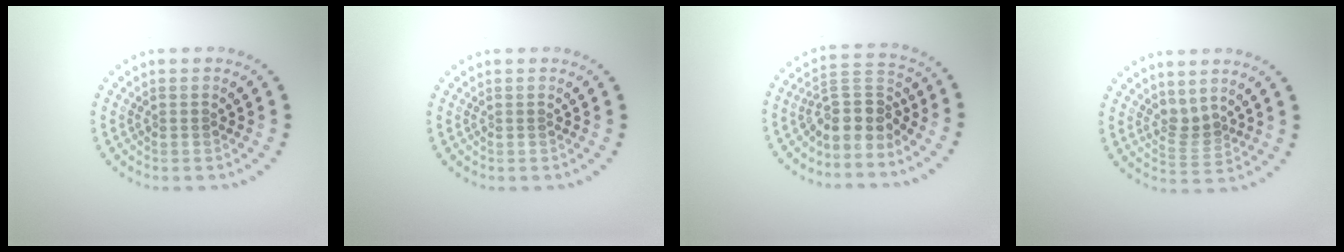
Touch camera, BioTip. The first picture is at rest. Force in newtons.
{"total": 0.0}
{"total": 3.9, "press": 3.3, "slide": 2.1}
{"total": 1.8, "press": 1.4, "slide": 1.2}